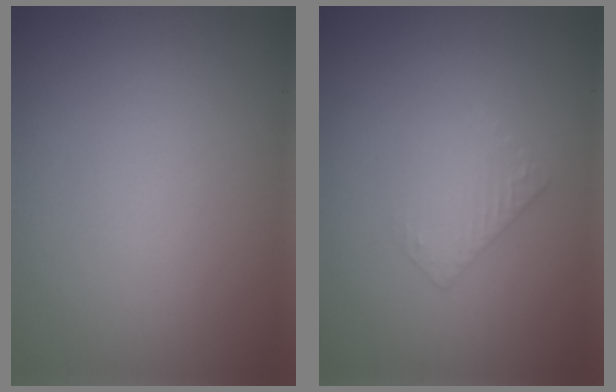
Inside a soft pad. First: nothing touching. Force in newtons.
{"total": 1.6, "press": 1.6, "slide": 0.4}